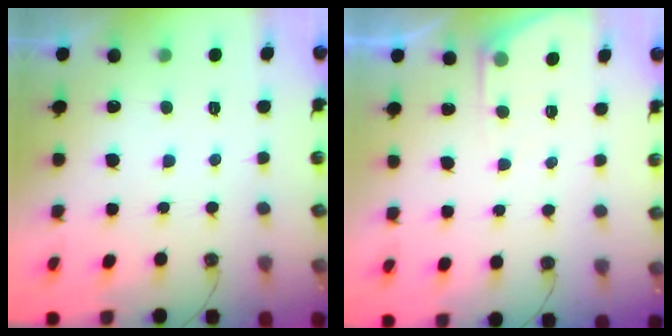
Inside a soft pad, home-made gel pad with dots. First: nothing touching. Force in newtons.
{"total": 3.9, "press": 3.9, "slide": 0.4}